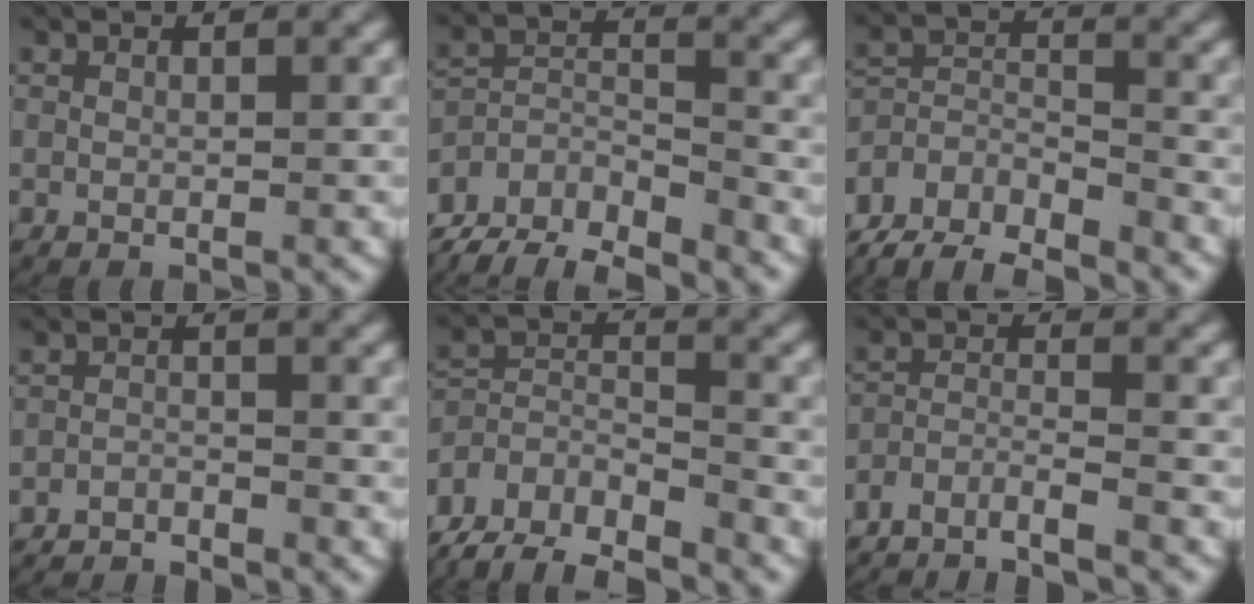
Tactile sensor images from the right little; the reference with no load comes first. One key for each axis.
{"total": 12.2, "fx": -7.9, "fy": 8.0, "fz": 4.7, "tx": -0.096, "ty": -0.051, "tz": -0.125}
{"total": 12.2, "fx": -8.9, "fy": 7.7, "fz": 3.2, "tx": -0.081, "ty": -0.050, "tz": -0.146}
{"total": 3.8, "fx": -3.7, "fy": 1.0, "fz": 0.3, "tx": -0.006, "ty": -0.013, "tz": -0.065}
{"total": 12.3, "fx": -8.1, "fy": 8.7, "fz": 3.3, "tx": -0.089, "ty": -0.052, "tz": -0.135}
{"total": 8.7, "fx": -8.0, "fy": 3.0, "fz": 1.8, "tx": -0.038, "ty": -0.026, "tz": -0.129}